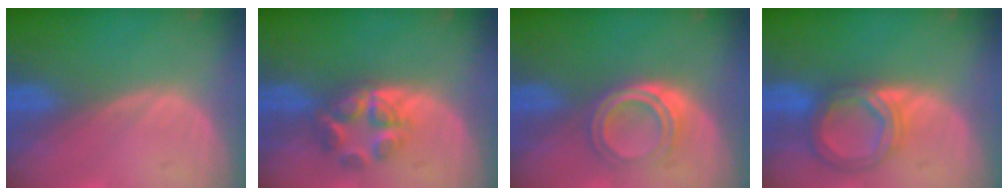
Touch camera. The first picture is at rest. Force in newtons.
{"total": 5.9, "press": 5.4, "slide": 2.2}
{"total": 5.1, "press": 4.5, "slide": 2.5}
{"total": 6.7, "press": 6.2, "slide": 2.6}